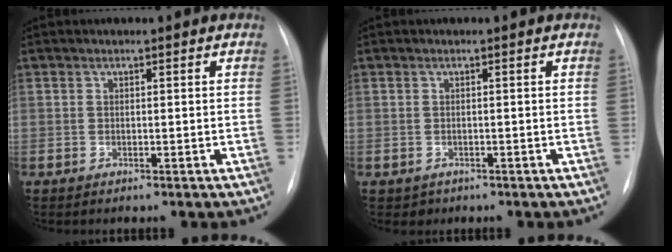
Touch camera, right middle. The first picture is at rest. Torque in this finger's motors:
{"motor_torque": [-0.57, -0.18, -0.04, -0.01]}